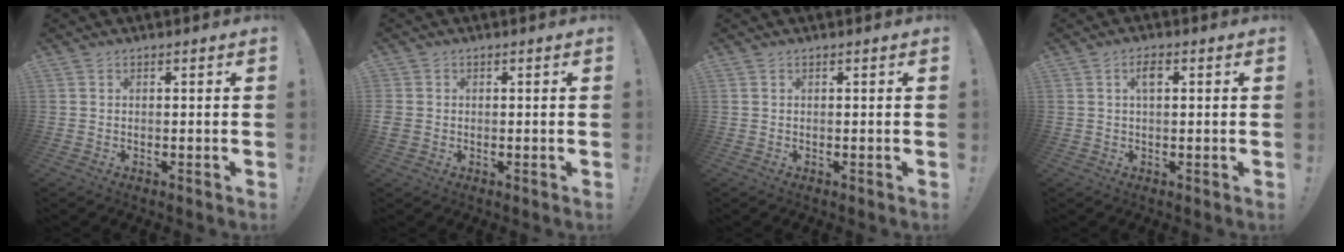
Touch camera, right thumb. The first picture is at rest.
{"total": 2.5, "force": [0.0, 2.3, 1.0], "torque": [-0.025, 0.001, 0.001]}
{"total": 0.0}
{"total": 3.3, "force": [1.0, 1.4, 2.8], "torque": [-0.044, 0.005, 0.011]}